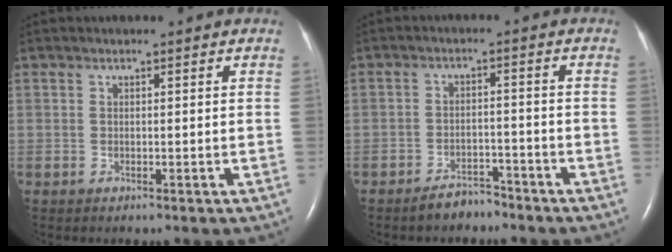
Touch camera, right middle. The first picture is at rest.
{"total": 3.6, "force": [-3.3, 1.3, 0.9], "torque": [-0.021, 0.001, -0.054]}